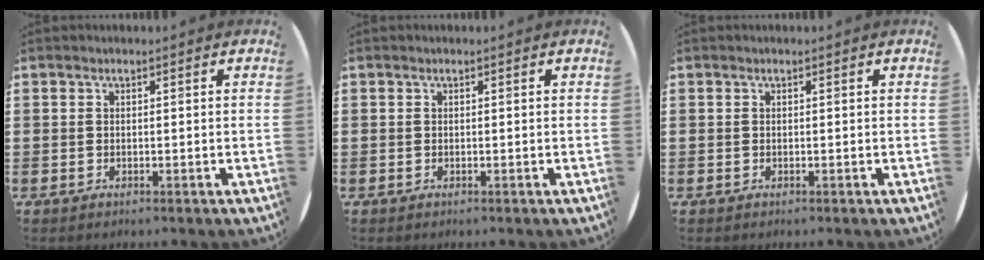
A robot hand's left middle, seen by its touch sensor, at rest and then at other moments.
{"total": 0.0}
{"total": 0.0}